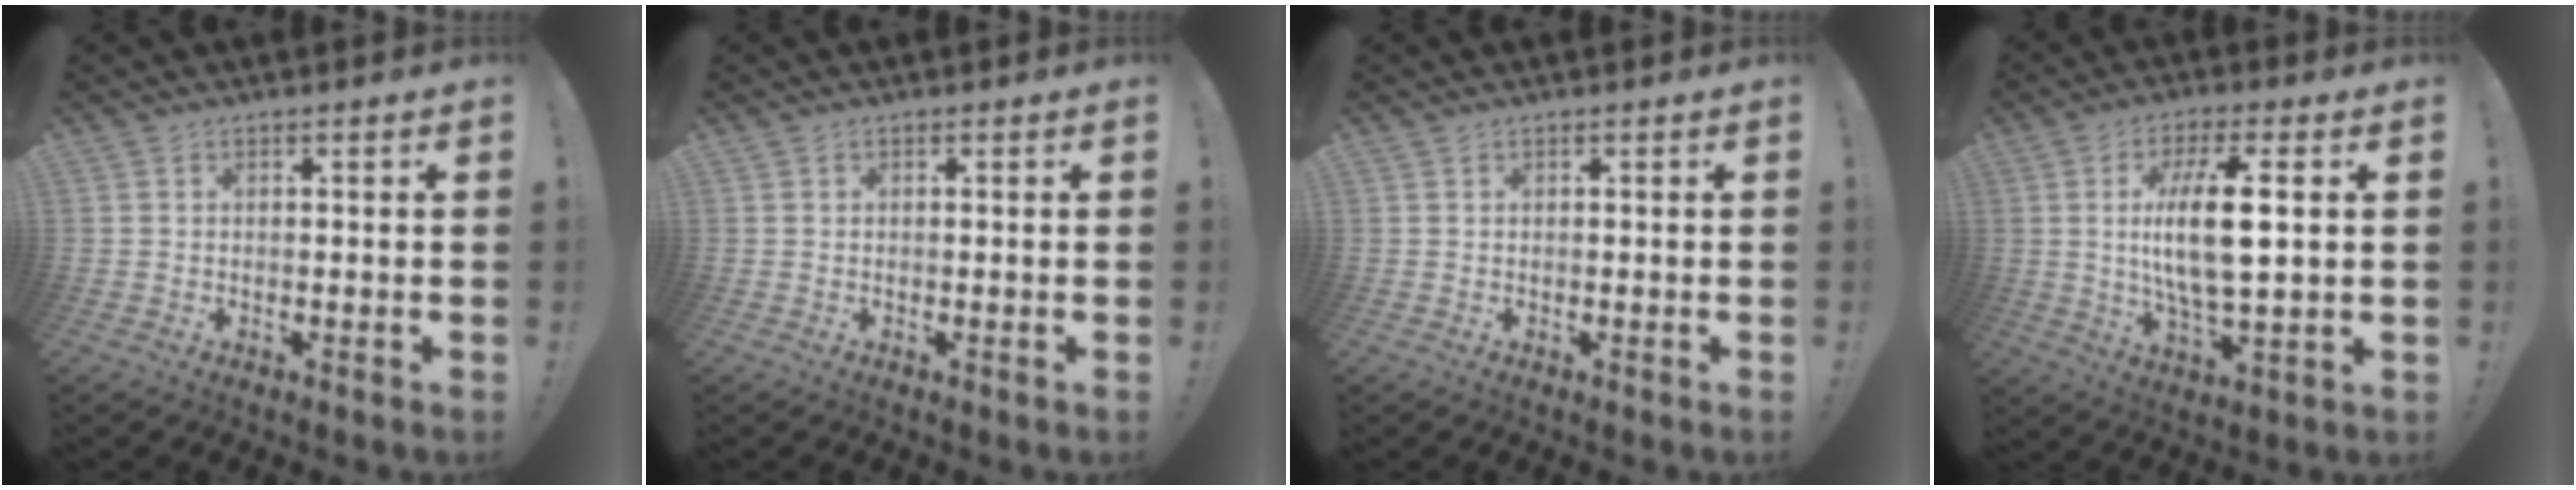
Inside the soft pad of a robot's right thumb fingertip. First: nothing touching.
{"total": 0.0}
{"total": 0.0}
{"total": 15.0, "force": [1.7, 4.5, 14.2], "torque": [-0.275, -0.015, 0.013]}